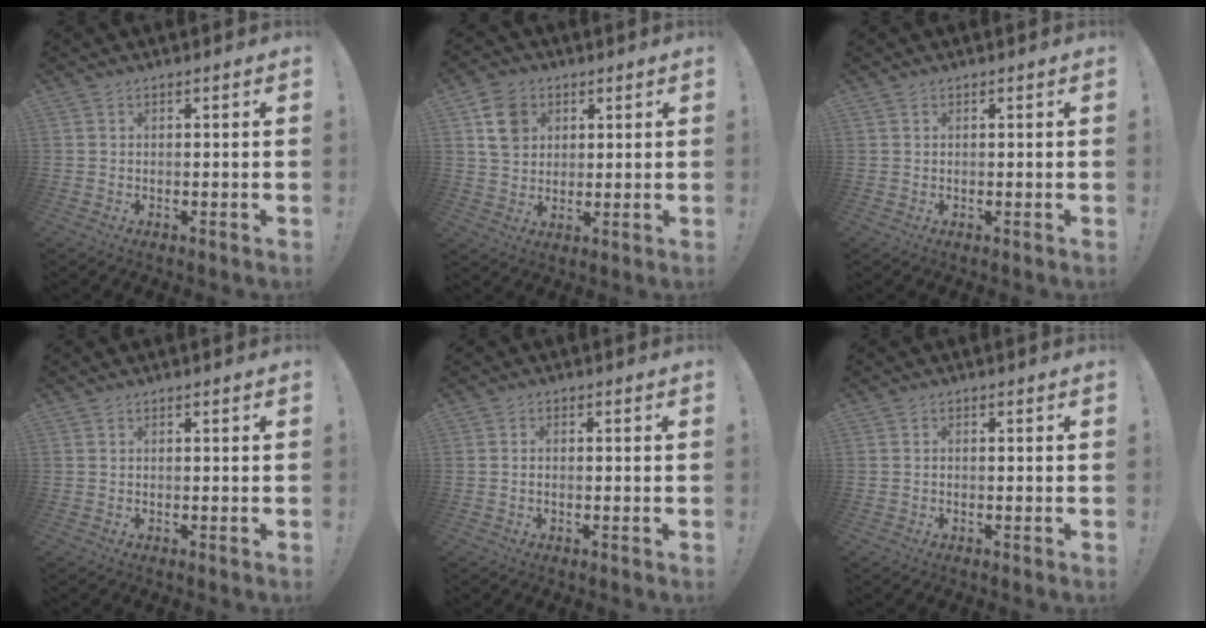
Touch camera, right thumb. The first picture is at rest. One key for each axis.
{"total": 9.9, "fx": 3.8, "fy": 7.9, "fz": 4.6, "tx": -0.067, "ty": -0.002, "tz": 0.078}
{"total": 0.5, "fx": 0.5, "fy": 0.2, "fz": 0.0, "tx": 0.003, "ty": -0.001, "tz": 0.009}
{"total": 0.0}
{"total": 1.1, "fx": -0.5, "fy": 0.5, "fz": 0.8, "tx": -0.022, "ty": 0.004, "tz": -0.008}
{"total": 0.6, "fx": -0.5, "fy": 0.2, "fz": 0.3, "tx": -0.011, "ty": 0.003, "tz": -0.008}